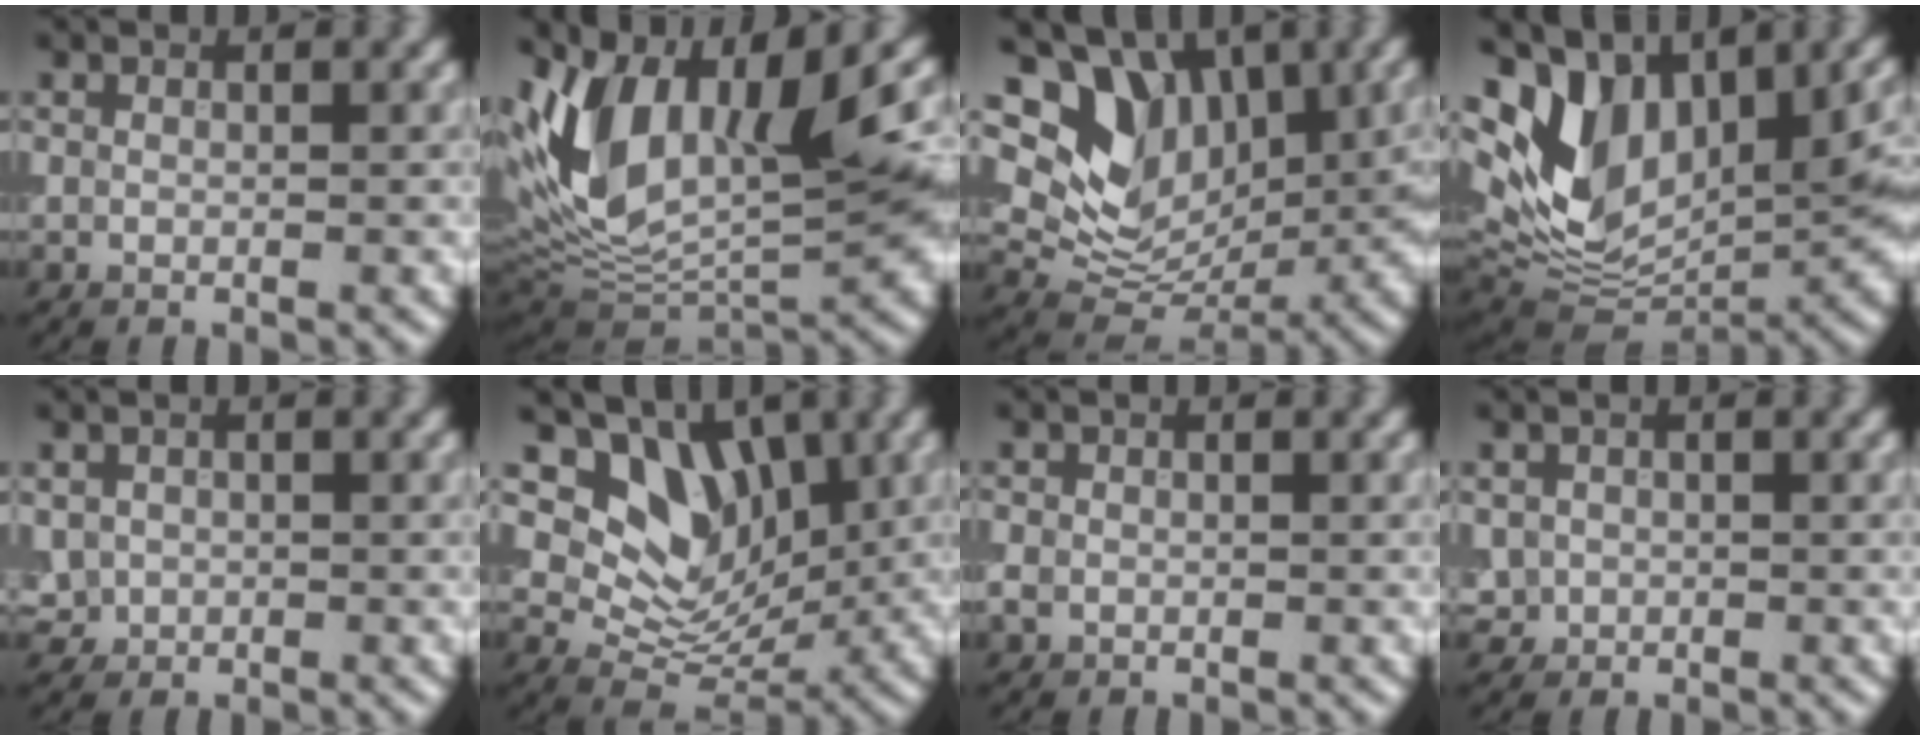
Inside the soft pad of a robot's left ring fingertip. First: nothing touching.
{"total": 13.8, "force": [2.8, 7.0, 11.5], "torque": [-0.223, 0.005, 0.042]}
{"total": 11.2, "force": [4.4, 7.7, 6.9], "torque": [-0.109, 0.012, 0.086]}
{"total": 13.2, "force": [3.5, 8.0, 9.9], "torque": [-0.206, -0.005, 0.072]}
{"total": 1.8, "force": [0.1, 1.7, 0.6], "torque": [-0.009, -0.001, 0.003]}
{"total": 7.2, "force": [2.9, 5.3, 3.9], "torque": [-0.054, -0.018, 0.048]}
{"total": 1.2, "force": [-0.2, 1.1, 0.4], "torque": [-0.006, -0.002, -0.009]}
{"total": 1.6, "force": [0.1, 1.6, 0.3], "torque": [0.001, -0.004, 0.002]}